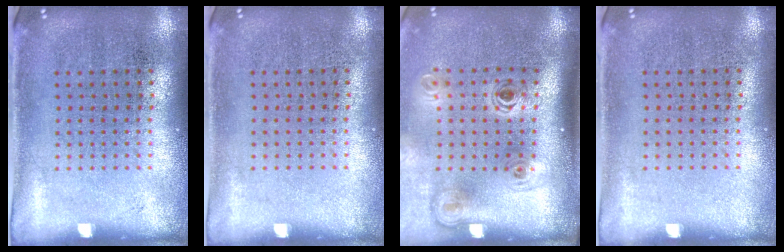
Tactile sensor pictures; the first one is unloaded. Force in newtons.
{"total": 0.0}
{"total": 2.2, "press": 1.5, "slide": 1.6}
{"total": 0.0}